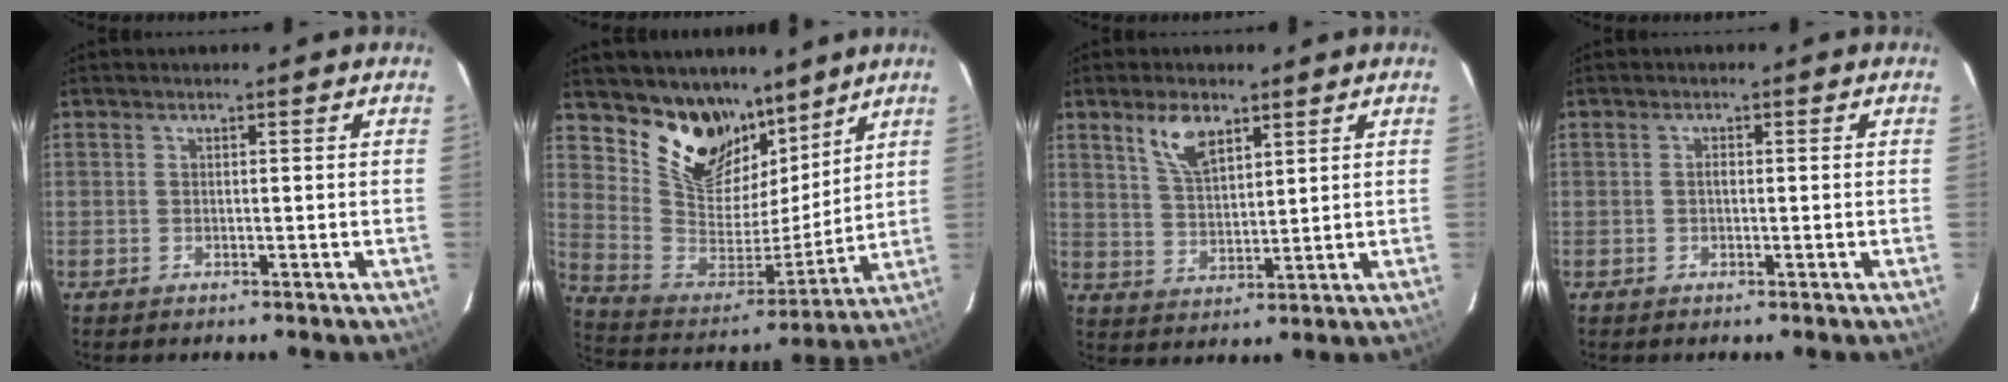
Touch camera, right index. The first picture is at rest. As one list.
[{"total": 17.6, "force": [12.3, 10.4, 7.0], "torque": [-0.159, -0.012, 0.239]}, {"total": 7.2, "force": [4.4, 3.3, 4.7], "torque": [-0.087, 0.008, 0.089]}, {"total": 0.8, "force": [-0.1, 0.5, 0.6], "torque": [-0.010, 0.005, -0.002]}]